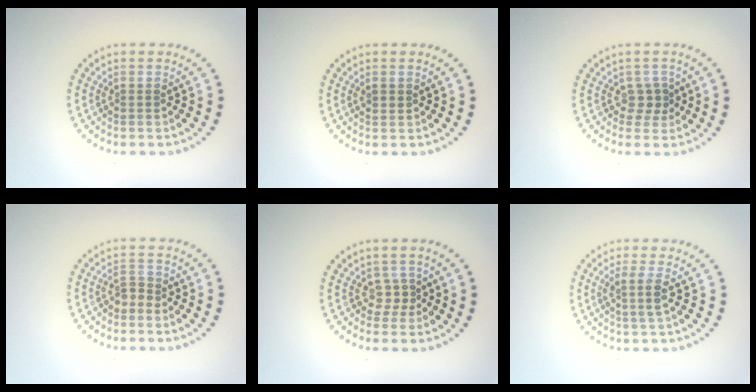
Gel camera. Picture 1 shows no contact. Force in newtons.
{"total": 1.0, "press": 0.9, "slide": 0.4}
{"total": 1.4, "press": 1.1, "slide": 0.8}
{"total": 1.3, "press": 1.0, "slide": 0.8}
{"total": 1.4, "press": 0.9, "slide": 1.0}
{"total": 1.9, "press": 1.5, "slide": 1.2}